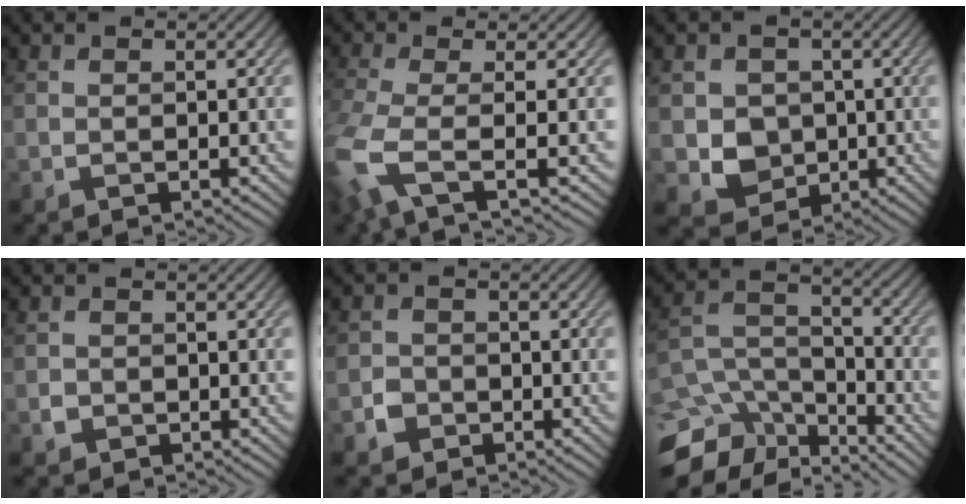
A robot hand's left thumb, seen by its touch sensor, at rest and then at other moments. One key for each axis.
{"total": 6.5, "fx": -2.2, "fy": 1.6, "fz": 5.9, "tx": -0.136, "ty": -0.014, "tz": -0.057}
{"total": 4.6, "fx": -0.1, "fy": 4.3, "fz": 1.8, "tx": -0.042, "ty": -0.006, "tz": -0.011}
{"total": 1.0, "fx": -0.4, "fy": 0.9, "fz": 0.2, "tx": 0.000, "ty": 0.001, "tz": -0.012}
{"total": 2.2, "fx": -1.0, "fy": 1.9, "fz": 0.4, "tx": -0.004, "ty": 0.001, "tz": -0.025}
{"total": 13.2, "fx": -9.8, "fy": 6.9, "fz": 5.6, "tx": -0.149, "ty": -0.030, "tz": -0.123}